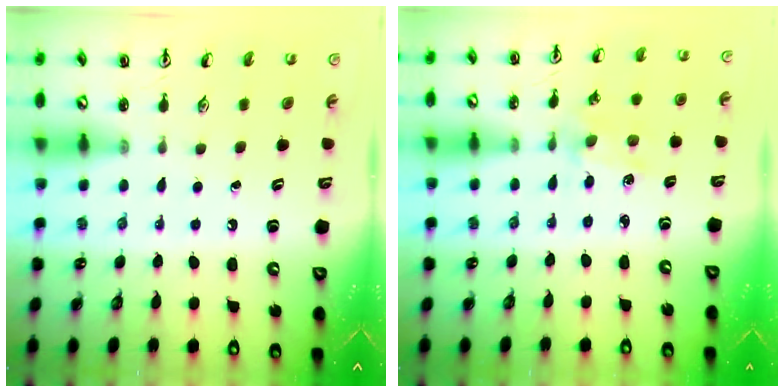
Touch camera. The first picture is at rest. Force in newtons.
{"total": 1.9, "press": 1.9, "slide": 0.3}